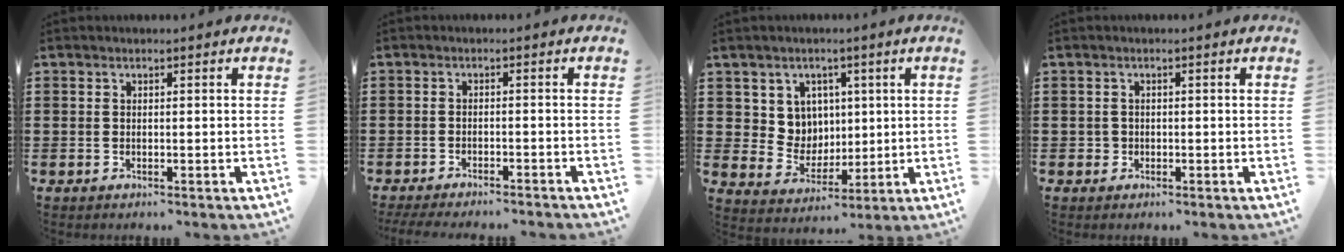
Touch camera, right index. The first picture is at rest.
{"total": 2.2, "force": [-2.1, -0.1, 0.5], "torque": [-0.009, -0.002, -0.043]}
{"total": 6.6, "force": [2.6, 5.9, 1.4], "torque": [-0.051, -0.001, 0.050]}
{"total": 1.0, "force": [-0.2, 1.0, 0.2], "torque": [-0.006, 0.005, -0.006]}